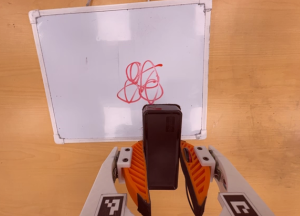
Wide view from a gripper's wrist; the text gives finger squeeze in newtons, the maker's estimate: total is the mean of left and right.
{"total": 4.6, "left": 3.3, "right": 5.8}